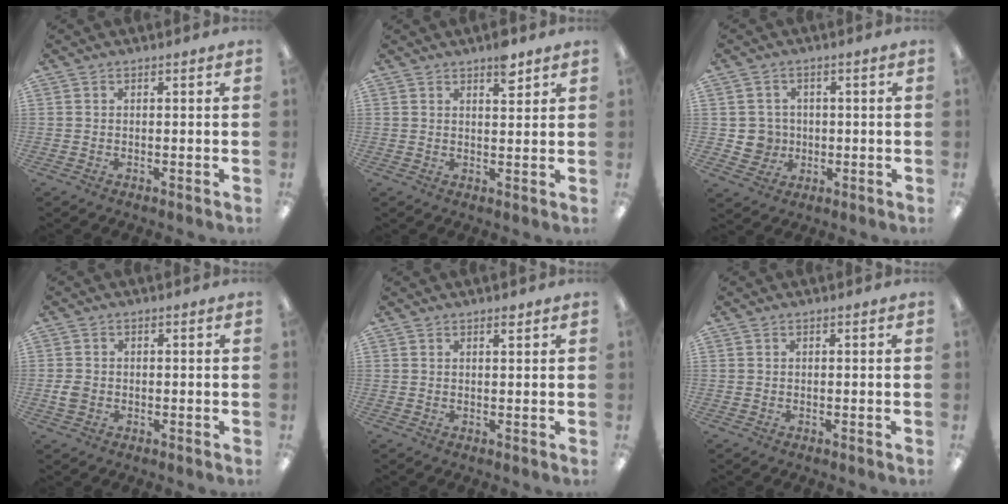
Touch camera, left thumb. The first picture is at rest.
{"total": 5.0, "force": [3.5, 1.8, 3.1], "torque": [-0.027, -0.021, 0.053]}
{"total": 5.2, "force": [-0.2, 5.1, 0.9], "torque": [-0.013, 0.008, -0.001]}
{"total": 3.1, "force": [-0.4, 2.5, 1.8], "torque": [-0.022, 0.004, -0.009]}
{"total": 1.3, "force": [1.1, 0.2, 0.6], "torque": [-0.005, -0.004, 0.018]}
{"total": 0.0}